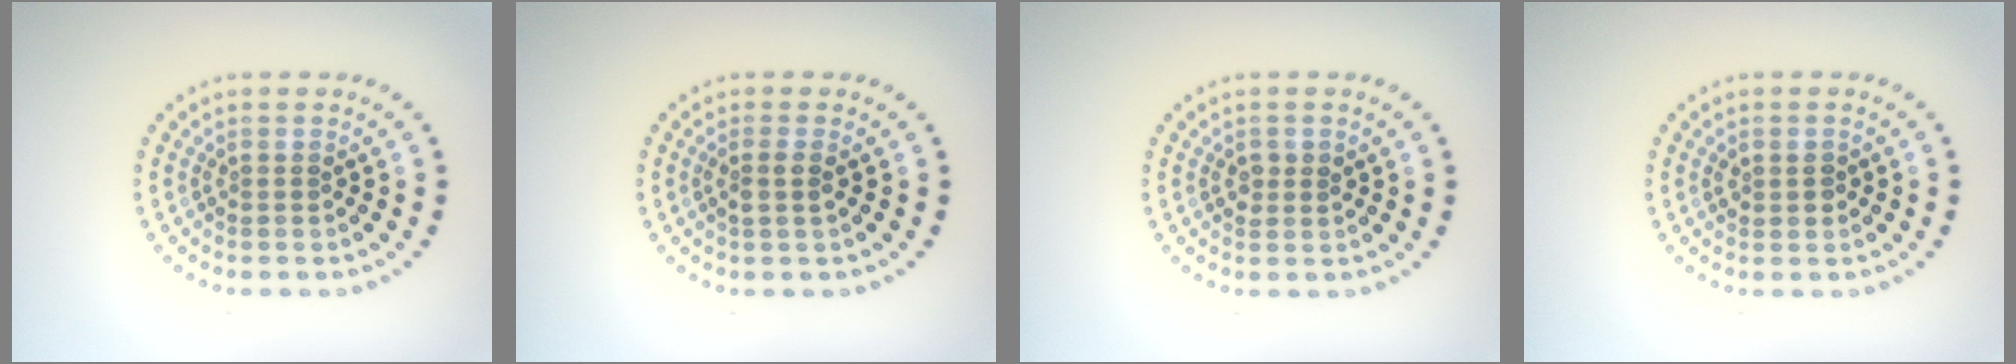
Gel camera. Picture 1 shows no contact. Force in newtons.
{"total": 1.3, "press": 1.1, "slide": 0.6}
{"total": 1.4, "press": 1.4, "slide": 0.2}
{"total": 1.4, "press": 1.3, "slide": 0.4}